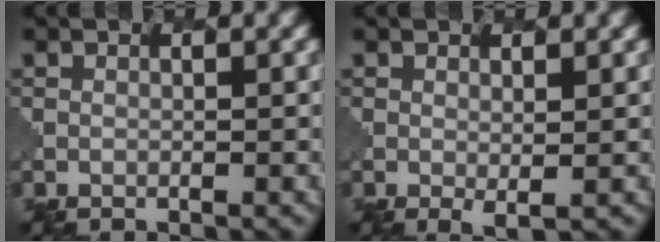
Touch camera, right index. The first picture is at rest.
{"total": 0.8, "force": [0.4, 0.1, 0.7], "torque": [-0.014, -0.010, 0.011]}